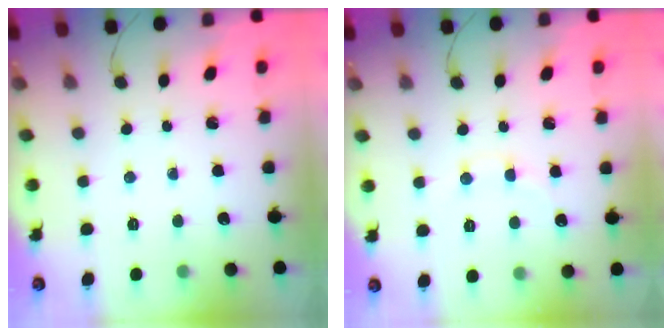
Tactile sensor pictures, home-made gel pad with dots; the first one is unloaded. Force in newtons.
{"total": 5.6, "press": 5.4, "slide": 1.7}